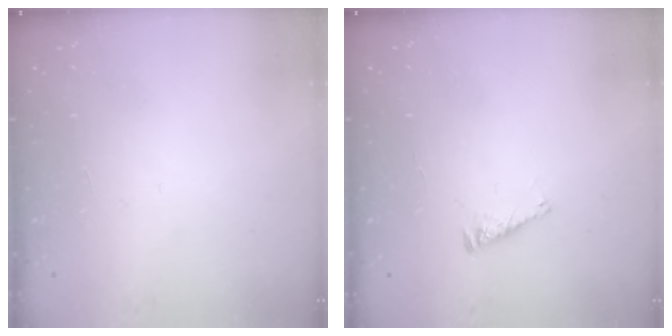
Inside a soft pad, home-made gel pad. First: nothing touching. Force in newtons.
{"total": 2.3, "press": 2.3, "slide": 0.2}